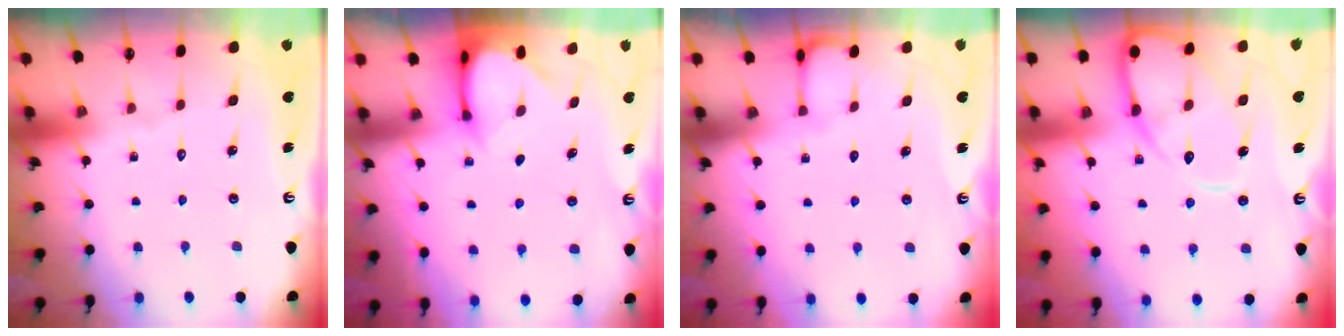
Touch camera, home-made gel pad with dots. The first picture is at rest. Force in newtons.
{"total": 3.0, "press": 2.9, "slide": 0.4}
{"total": 0.8, "press": 0.8, "slide": 0.0}
{"total": 13.2, "press": 13.2, "slide": 1.4}